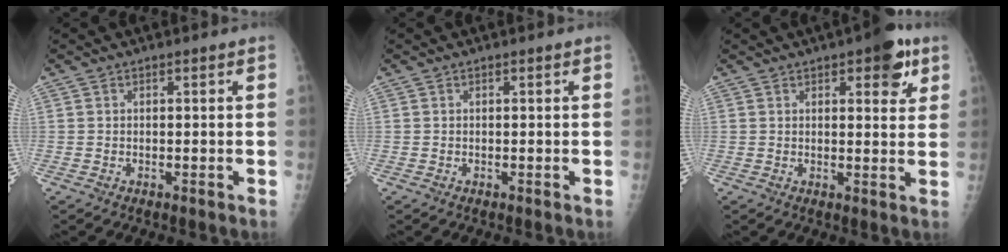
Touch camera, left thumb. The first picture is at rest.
{"total": 0.0}
{"total": 7.5, "force": [3.8, 3.0, 5.7], "torque": [-0.049, -0.012, 0.042]}